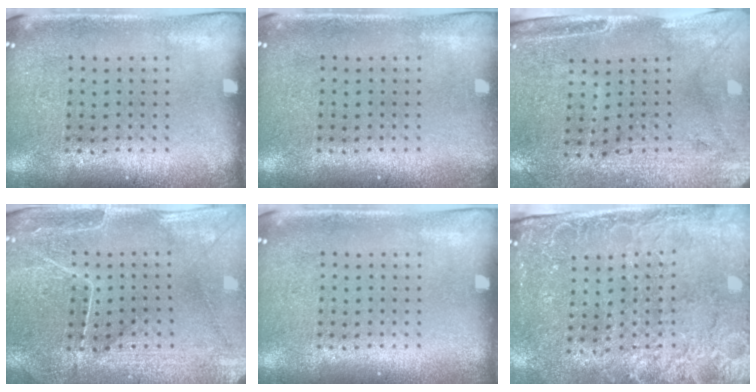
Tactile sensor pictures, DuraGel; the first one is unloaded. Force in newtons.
{"total": 0.7, "press": 0.7, "slide": 0.0}
{"total": 3.0, "press": 2.6, "slide": 1.5}
{"total": 0.8, "press": 0.7, "slide": 0.4}
{"total": 0.0}
{"total": 3.0, "press": 2.8, "slide": 1.1}